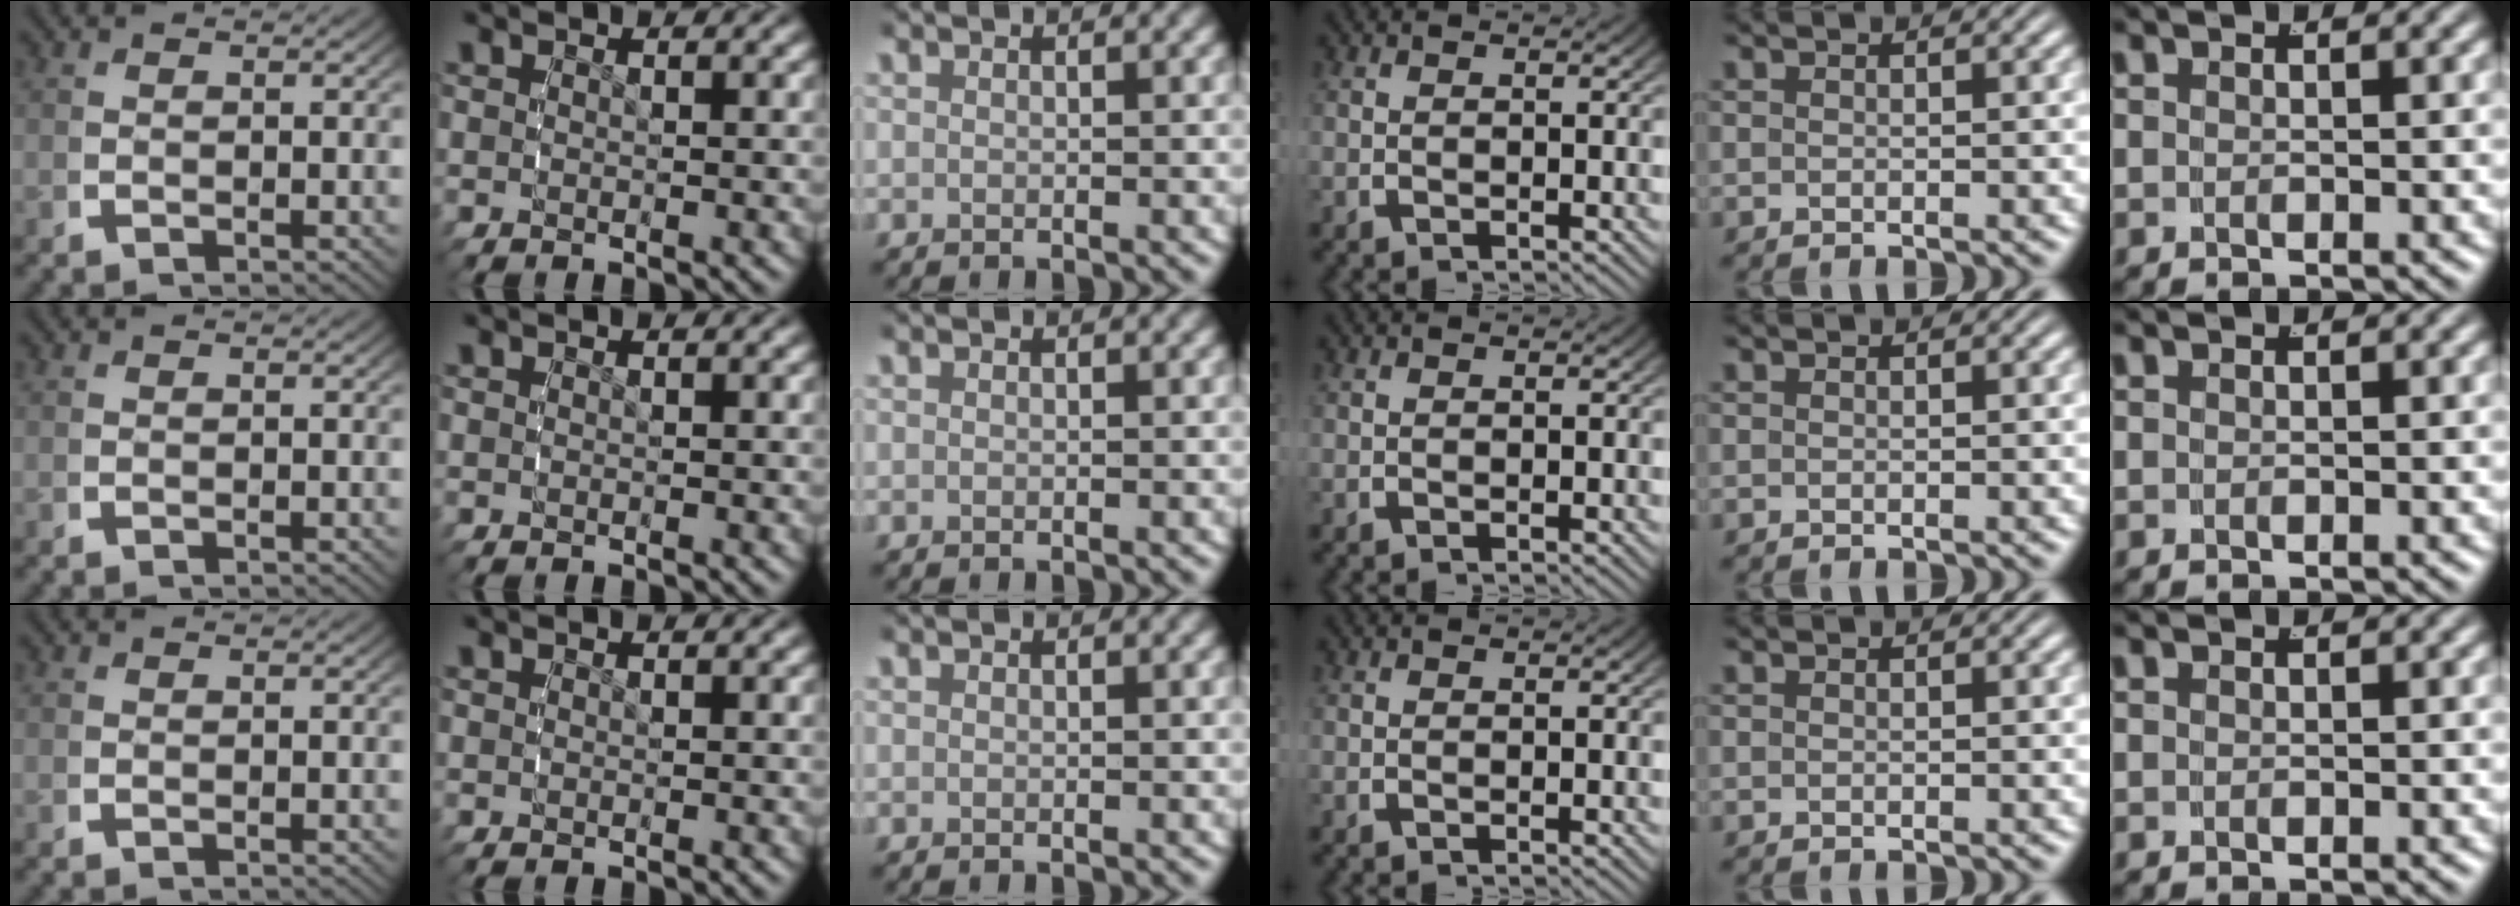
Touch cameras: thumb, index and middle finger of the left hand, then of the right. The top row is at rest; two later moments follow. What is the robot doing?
{"motion": "reach", "object": "scarf"}